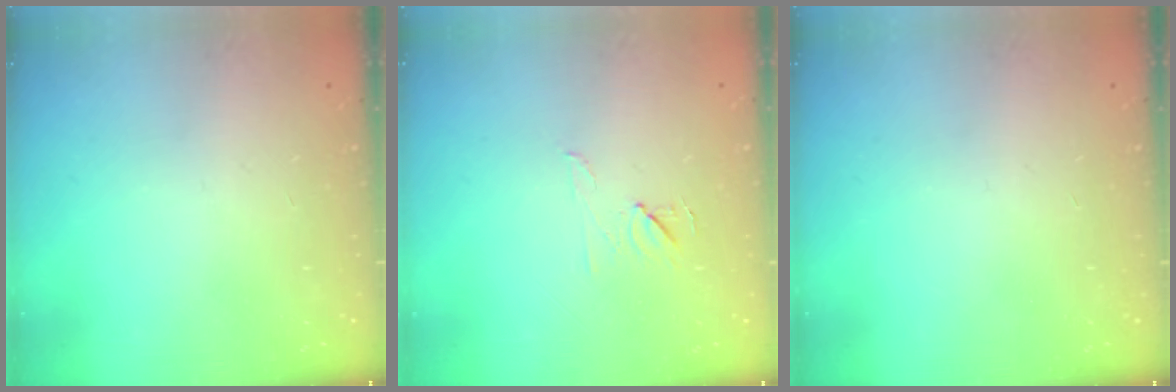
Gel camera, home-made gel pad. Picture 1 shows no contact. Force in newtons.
{"total": 5.9, "press": 5.9, "slide": 0.9}
{"total": 0.0}